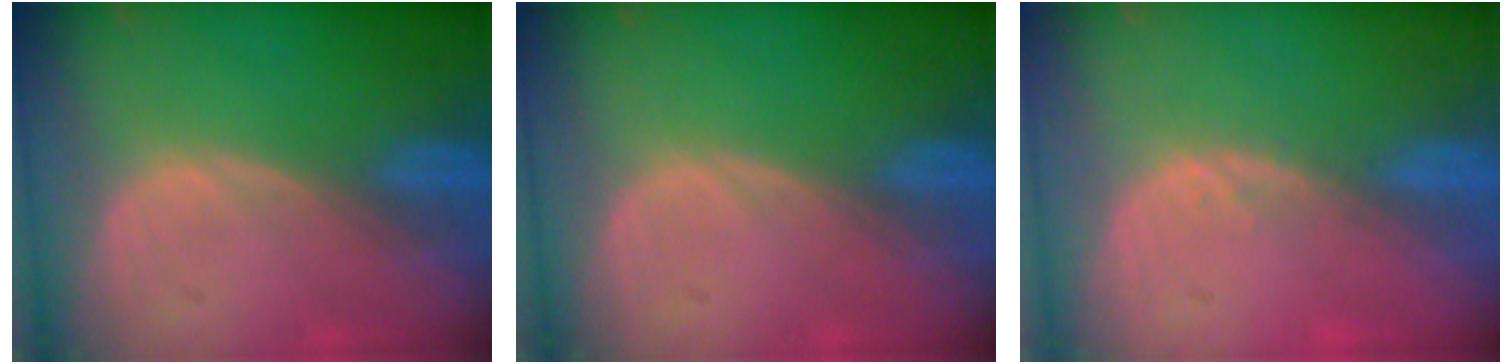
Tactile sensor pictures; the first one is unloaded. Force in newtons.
{"total": 0.0}
{"total": 1.3, "press": 1.2, "slide": 0.6}